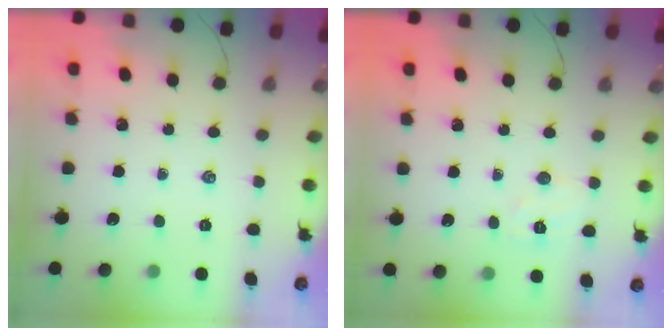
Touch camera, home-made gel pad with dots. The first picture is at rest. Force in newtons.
{"total": 5.6, "press": 5.5, "slide": 1.1}